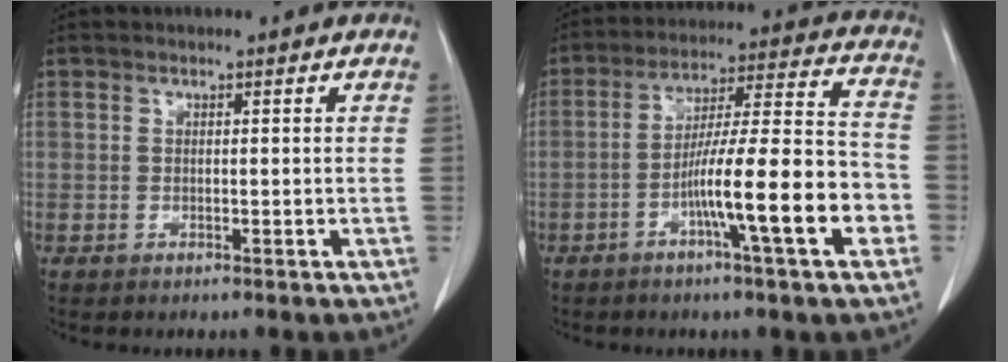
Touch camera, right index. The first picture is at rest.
{"total": 15.2, "force": [-5.4, 0.5, 14.2], "torque": [-0.229, 0.010, -0.087]}